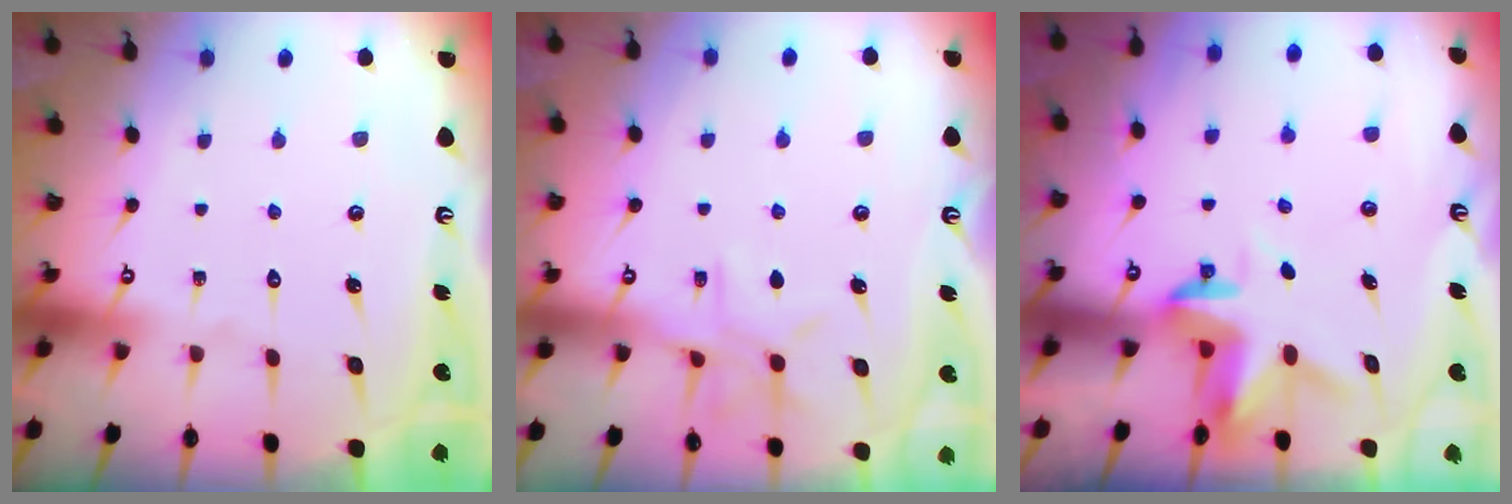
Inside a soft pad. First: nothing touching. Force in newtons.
{"total": 7.4, "press": 7.4, "slide": 0.5}
{"total": 3.1, "press": 3.1, "slide": 0.2}